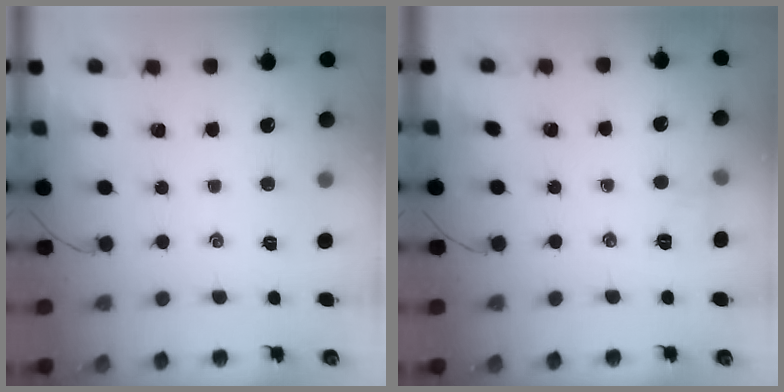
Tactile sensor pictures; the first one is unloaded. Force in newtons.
{"total": 4.9, "press": 4.7, "slide": 1.2}